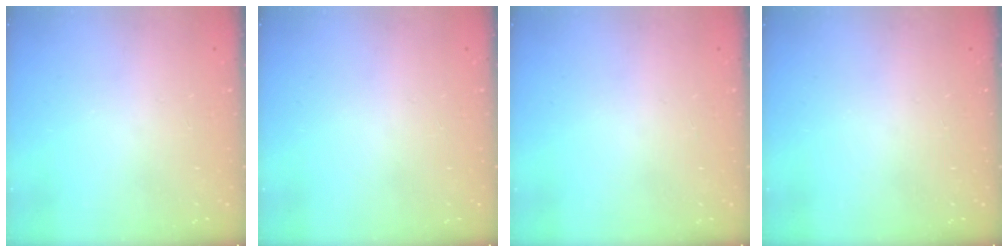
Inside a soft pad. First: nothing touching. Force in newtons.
{"total": 0.0}
{"total": 0.0}
{"total": 0.0}